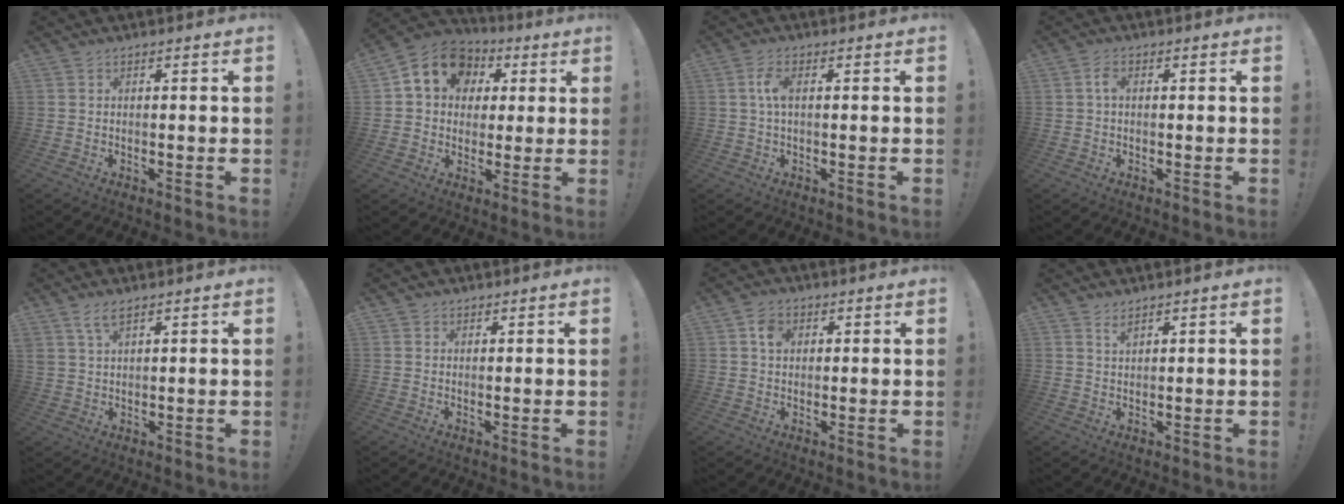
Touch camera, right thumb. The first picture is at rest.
{"total": 12.2, "force": [4.2, 10.1, 5.4], "torque": [-0.067, -0.016, 0.079]}
{"total": 4.5, "force": [0.4, 1.9, 4.1], "torque": [-0.086, 0.008, 0.006]}
{"total": 2.5, "force": [0.3, 1.4, 2.0], "torque": [-0.035, 0.007, 0.002]}
{"total": 4.3, "force": [2.8, 1.6, 2.9], "torque": [-0.057, -0.009, 0.053]}
{"total": 1.3, "force": [1.0, 0.8, 0.2], "torque": [0.001, -0.004, 0.019]}
{"total": 4.3, "force": [1.4, 3.5, 2.2], "torque": [-0.028, 0.000, 0.024]}
{"total": 1.9, "force": [1.5, 0.3, 1.1], "torque": [-0.011, -0.010, 0.026]}